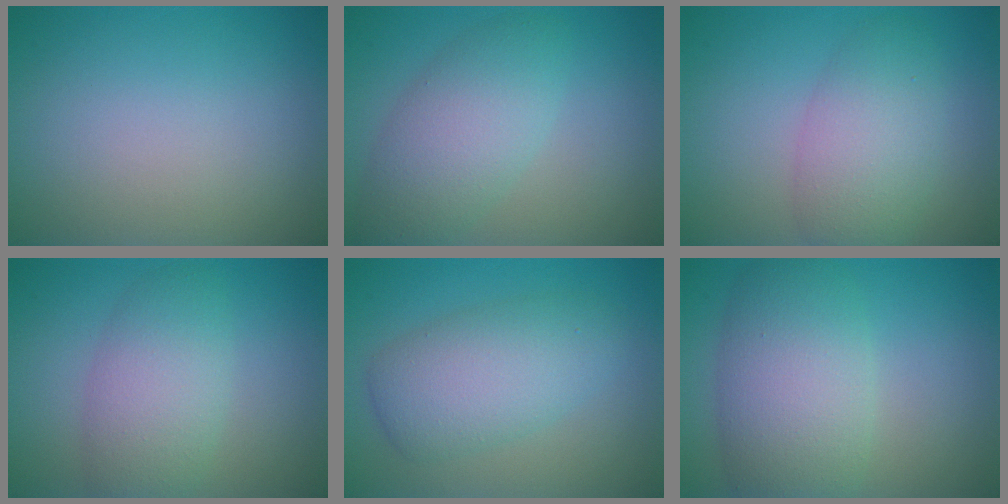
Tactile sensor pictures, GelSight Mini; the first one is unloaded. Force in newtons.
{"total": 5.2, "press": 5.2, "slide": 0.2}
{"total": 4.8, "press": 4.8, "slide": 0.2}
{"total": 4.9, "press": 4.9, "slide": 0.2}
{"total": 5.4, "press": 5.4, "slide": 0.1}
{"total": 7.5, "press": 7.5, "slide": 0.4}